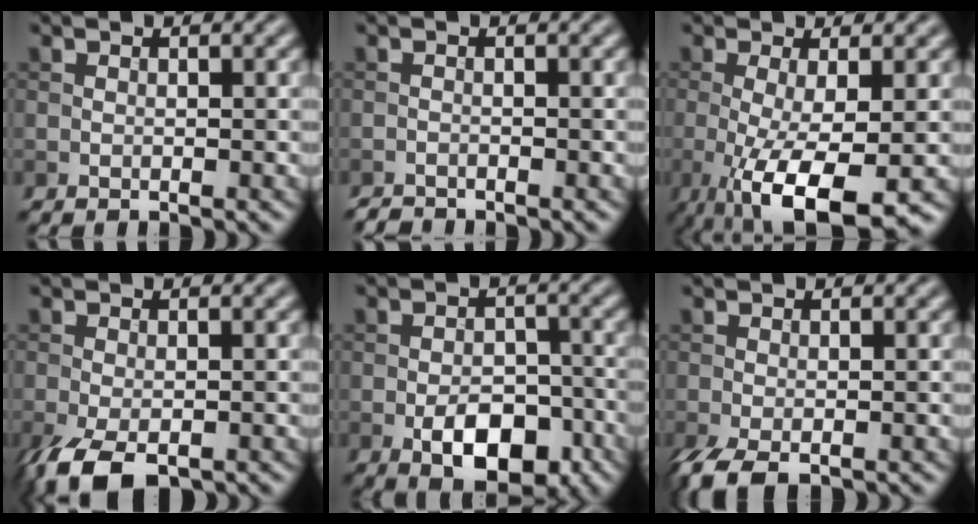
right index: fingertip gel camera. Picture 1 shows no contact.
{"total": 1.0, "force": [-1.0, 0.1, 0.1], "torque": [0.002, -0.002, -0.022]}
{"total": 8.2, "force": [-2.6, 2.2, 7.5], "torque": [-0.139, -0.017, -0.037]}
{"total": 5.4, "force": [-3.3, 2.2, 3.6], "torque": [-0.073, -0.016, -0.060]}
{"total": 6.9, "force": [-3.1, 3.8, 4.8], "torque": [-0.072, -0.008, -0.049]}
{"total": 3.3, "force": [-2.2, 1.1, 2.3], "torque": [-0.049, -0.010, -0.043]}